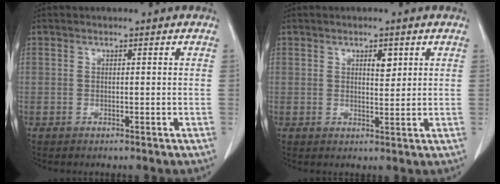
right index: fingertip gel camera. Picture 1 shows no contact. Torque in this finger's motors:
{"motor_torque": [0.18, 0.18, 0.03, 0.03]}